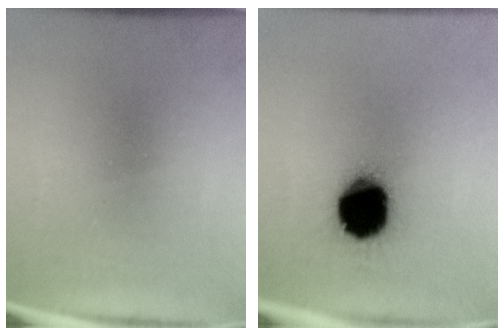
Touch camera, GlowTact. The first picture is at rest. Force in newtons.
{"total": 20.0}